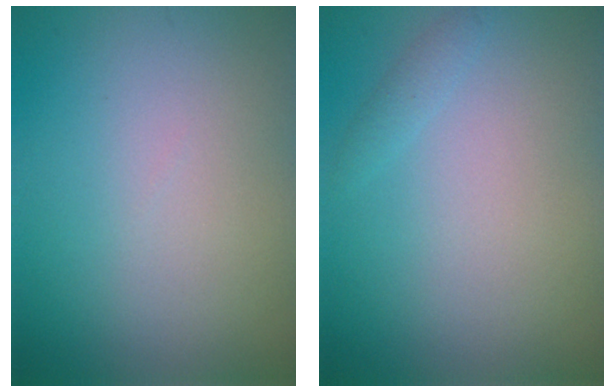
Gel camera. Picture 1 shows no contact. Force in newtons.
{"total": 0.8, "press": 0.8, "slide": 0.0}